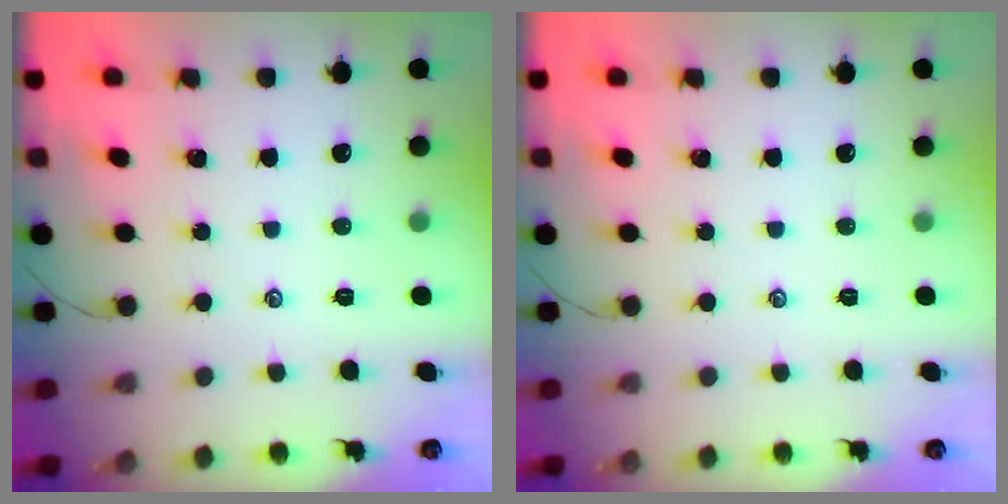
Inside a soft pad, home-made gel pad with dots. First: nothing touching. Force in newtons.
{"total": 0.0}